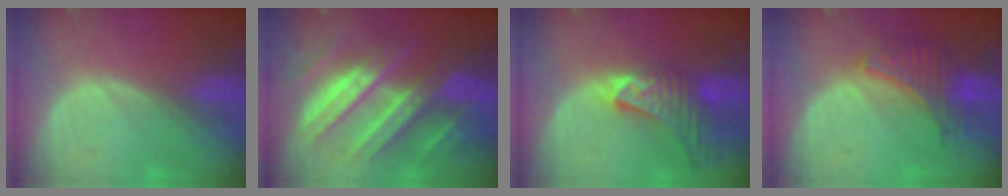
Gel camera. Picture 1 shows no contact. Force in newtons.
{"total": 11.3, "press": 11.2, "slide": 1.1}
{"total": 9.1, "press": 8.2, "slide": 3.9}
{"total": 6.6, "press": 6.2, "slide": 2.2}